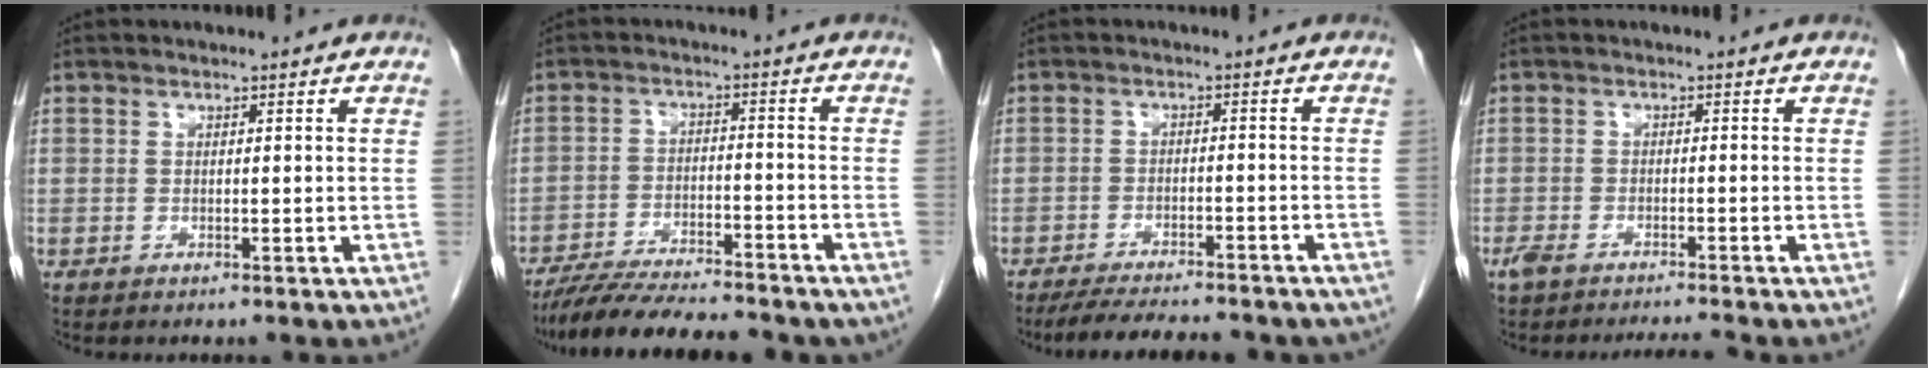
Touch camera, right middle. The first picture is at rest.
{"total": 14.8, "force": [-13.0, 2.3, 6.8], "torque": [-0.114, -0.011, -0.199]}
{"total": 13.7, "force": [-12.0, 2.7, 6.0], "torque": [-0.092, -0.009, -0.161]}
{"total": 5.6, "force": [-5.1, 0.2, 2.3], "torque": [-0.040, -0.005, -0.082]}